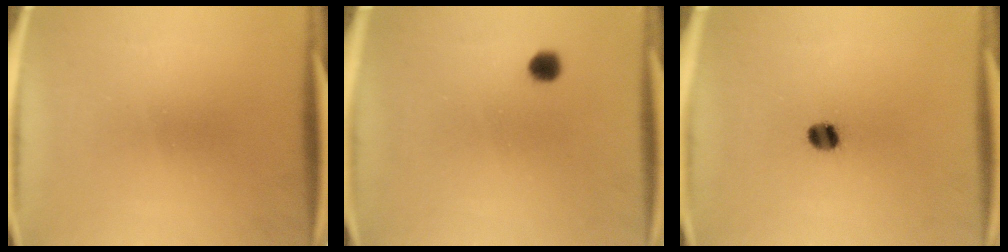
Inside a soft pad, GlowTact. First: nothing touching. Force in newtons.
{"total": 2.2}
{"total": 3.5}